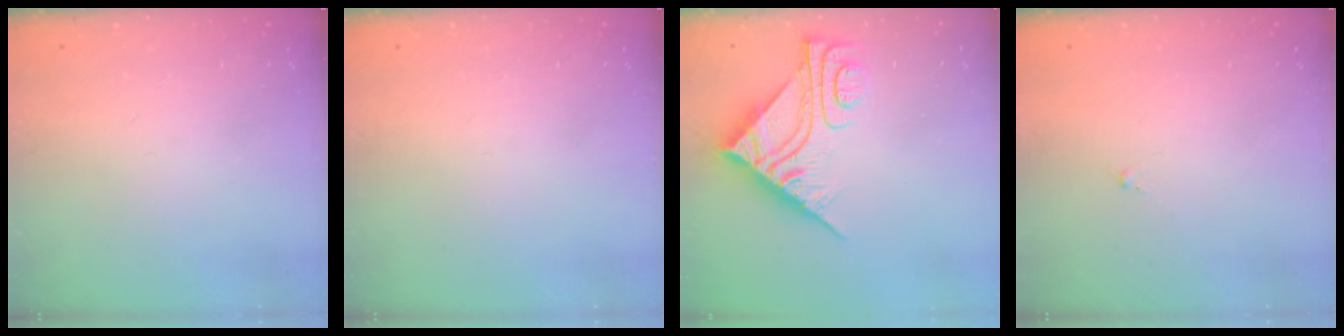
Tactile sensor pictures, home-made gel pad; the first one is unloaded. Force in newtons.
{"total": 0.0}
{"total": 9.7, "press": 9.7, "slide": 0.9}
{"total": 0.0}